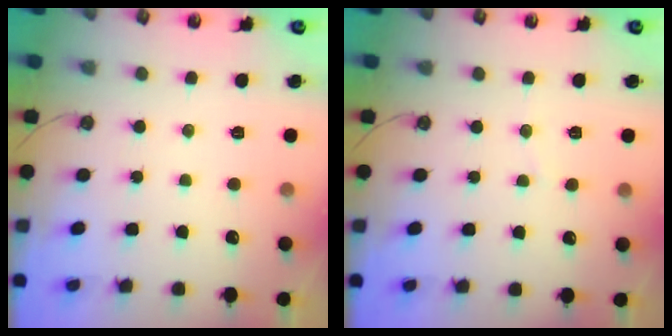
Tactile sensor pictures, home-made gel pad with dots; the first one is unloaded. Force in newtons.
{"total": 2.2, "press": 2.2, "slide": 0.2}